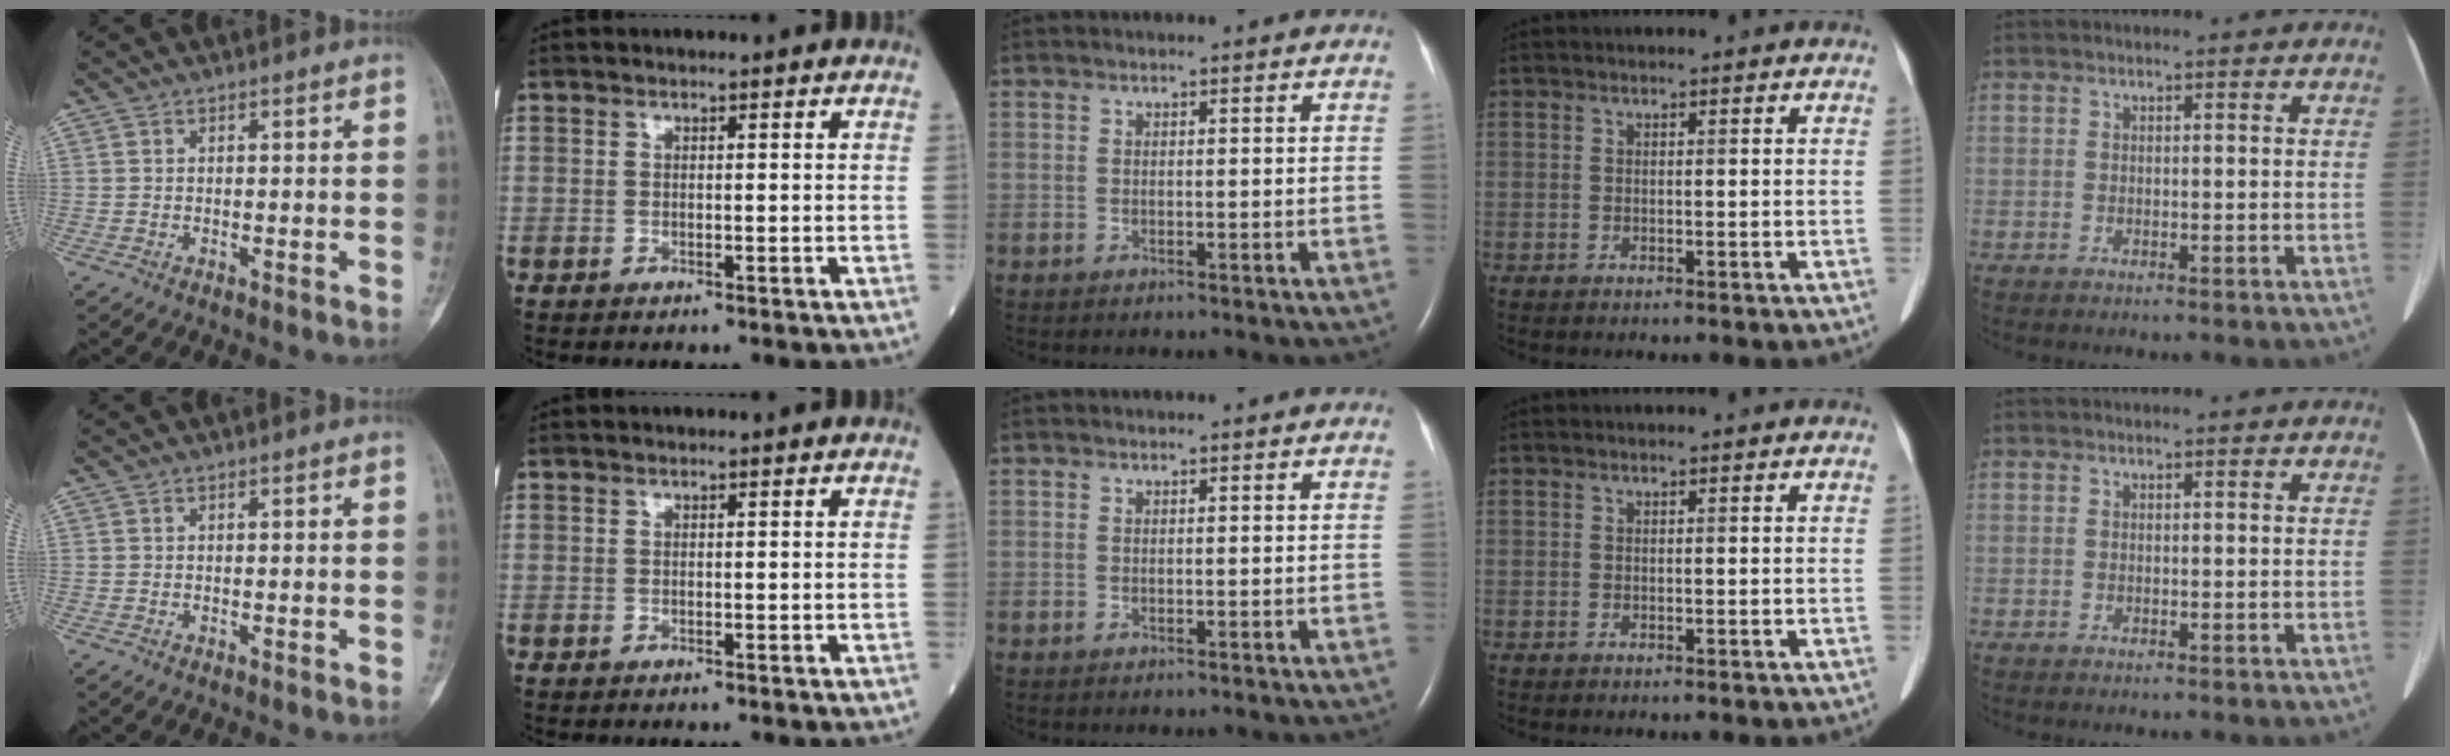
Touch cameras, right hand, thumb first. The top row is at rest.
{}